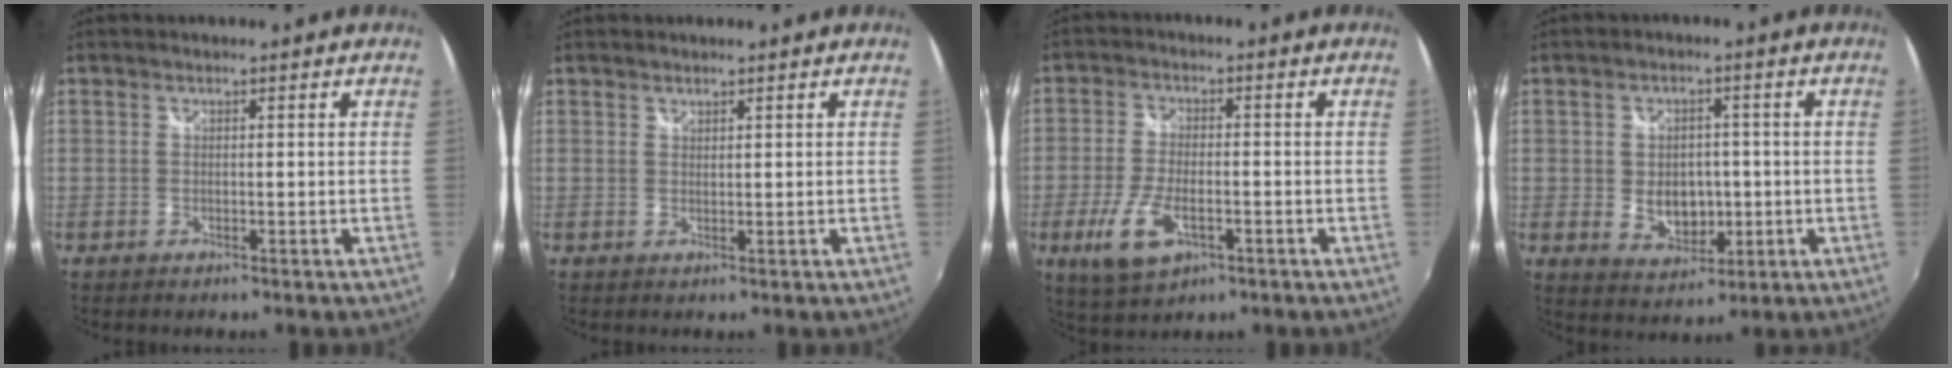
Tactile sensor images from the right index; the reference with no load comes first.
{"total": 0.7, "force": [0.7, 0.2, 0.1], "torque": [0.000, 0.000, 0.013]}
{"total": 9.2, "force": [-3.6, 4.4, 7.2], "torque": [-0.163, -0.014, -0.064]}
{"total": 7.8, "force": [-0.9, 6.0, 5.0], "torque": [-0.097, -0.004, -0.004]}